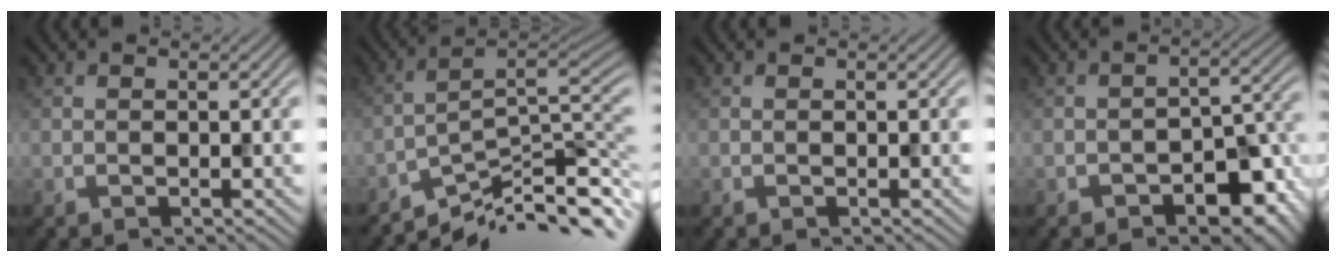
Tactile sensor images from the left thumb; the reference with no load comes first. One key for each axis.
{"total": 10.6, "fx": -7.8, "fy": 2.1, "fz": 6.9, "tx": -0.103, "ty": 0.009, "tz": -0.132}
{"total": 0.0}
{"total": 7.7, "fx": -4.0, "fy": 4.0, "fz": 5.2, "tx": -0.067, "ty": -0.007, "tz": -0.057}